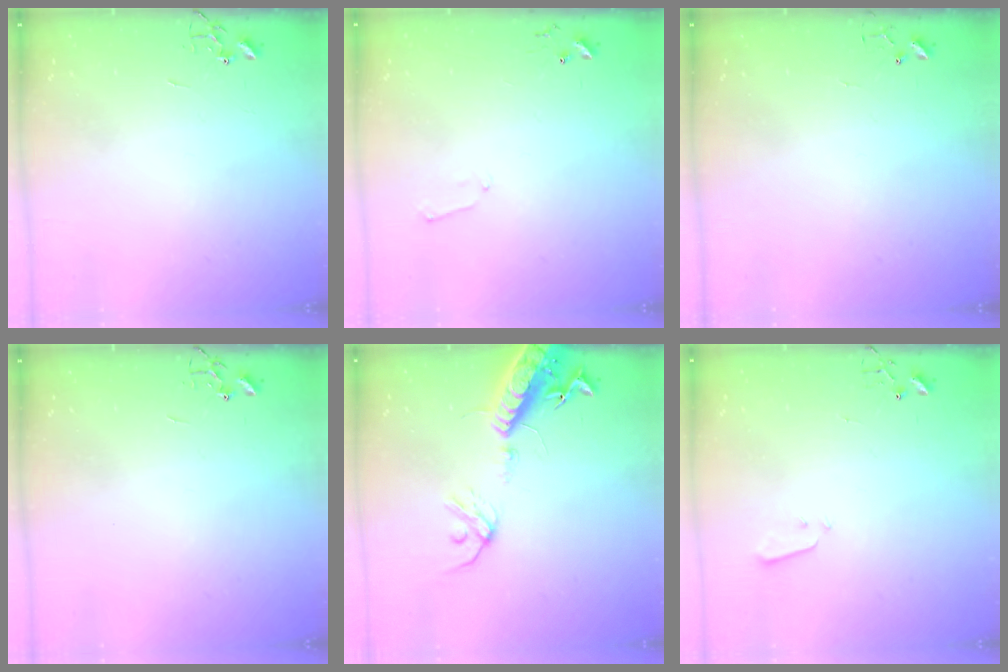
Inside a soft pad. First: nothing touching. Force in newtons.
{"total": 5.1, "press": 5.0, "slide": 0.6}
{"total": 3.8, "press": 3.8, "slide": 0.3}
{"total": 0.0}
{"total": 16.6, "press": 16.1, "slide": 4.0}
{"total": 2.1, "press": 2.1, "slide": 0.3}